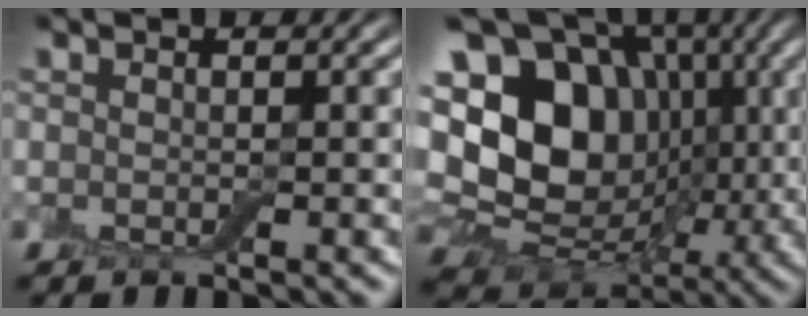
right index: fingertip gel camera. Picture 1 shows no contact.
{"total": 19.0, "force": [2.4, 15.4, 10.7], "torque": [-0.212, 0.030, 0.042]}